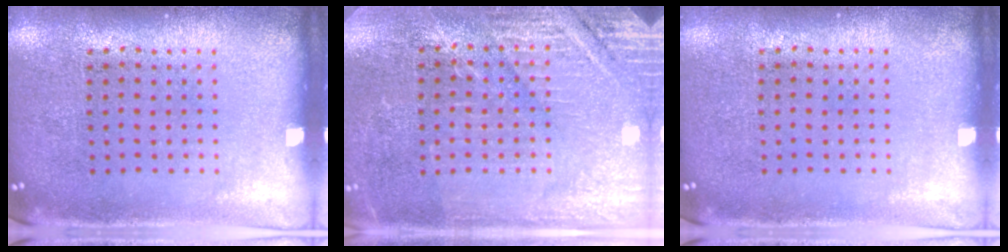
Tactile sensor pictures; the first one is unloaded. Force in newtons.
{"total": 2.9, "press": 2.9, "slide": 0.3}
{"total": 0.0}